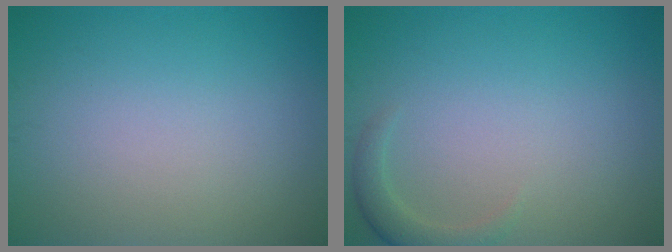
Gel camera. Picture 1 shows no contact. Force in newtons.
{"total": 1.8, "press": 1.8, "slide": 0.3}